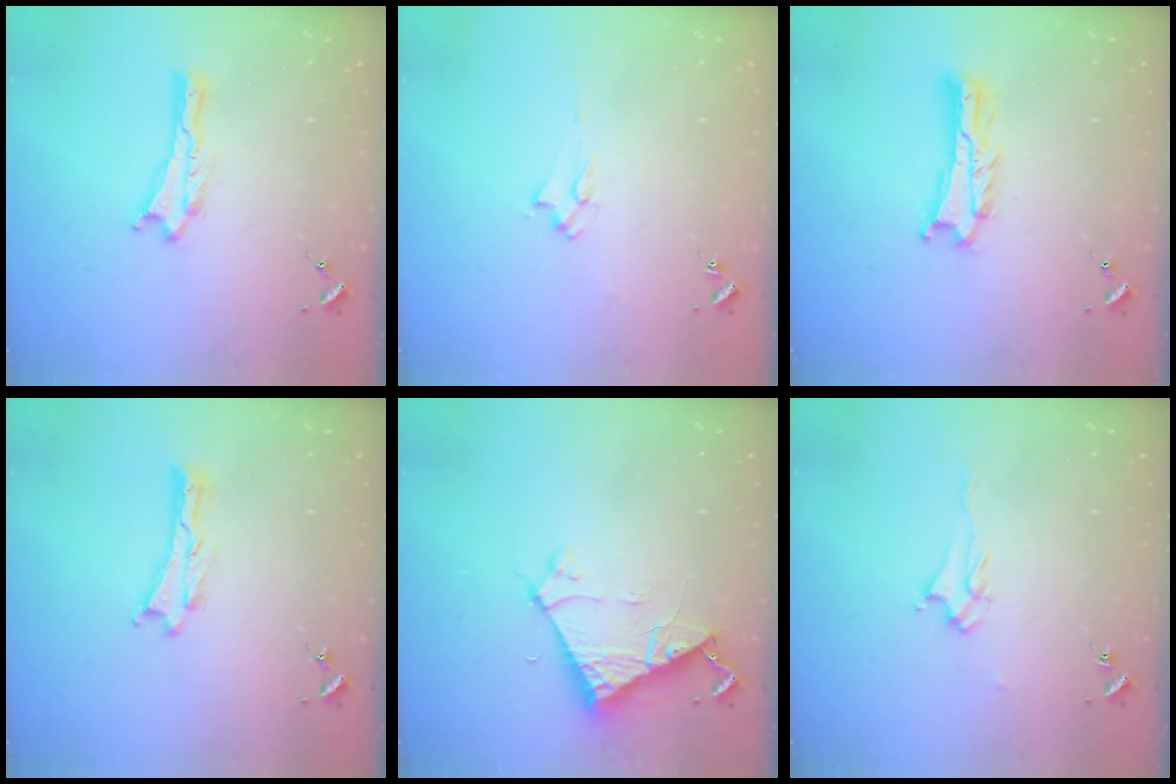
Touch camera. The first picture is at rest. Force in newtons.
{"total": 2.0, "press": 2.0, "slide": 0.3}
{"total": 2.0, "press": 2.0, "slide": 0.3}
{"total": 0.0}
{"total": 6.1, "press": 6.1, "slide": 0.4}
{"total": 2.5, "press": 2.4, "slide": 0.4}